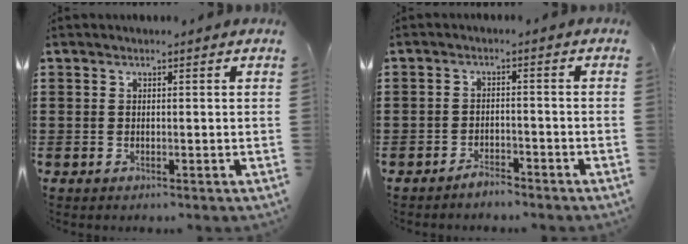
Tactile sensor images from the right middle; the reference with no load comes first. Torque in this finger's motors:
{"motor_torque": [-0.09, 0.05, 0.00, 0.00]}